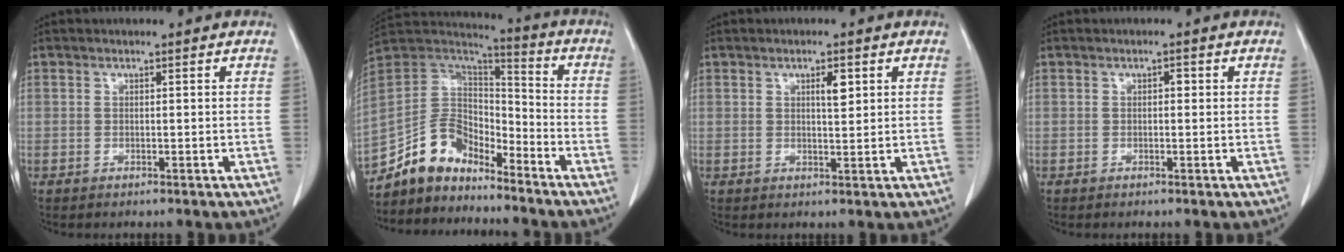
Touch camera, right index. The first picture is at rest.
{"total": 11.4, "force": [-9.8, 5.0, 3.3], "torque": [-0.065, 0.045, -0.189]}
{"total": 2.6, "force": [1.0, 0.6, 2.3], "torque": [-0.038, -0.003, 0.017]}
{"total": 0.8, "force": [0.1, 0.5, 0.7], "torque": [-0.005, 0.004, -0.001]}